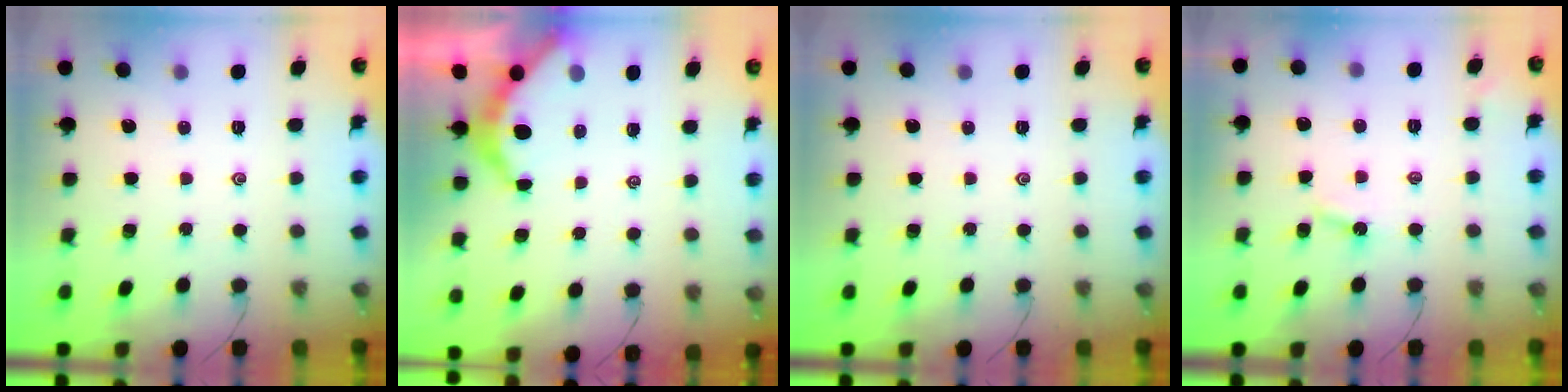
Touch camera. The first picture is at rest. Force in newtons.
{"total": 4.9, "press": 4.9, "slide": 0.4}
{"total": 0.0}
{"total": 3.4, "press": 3.4, "slide": 0.4}